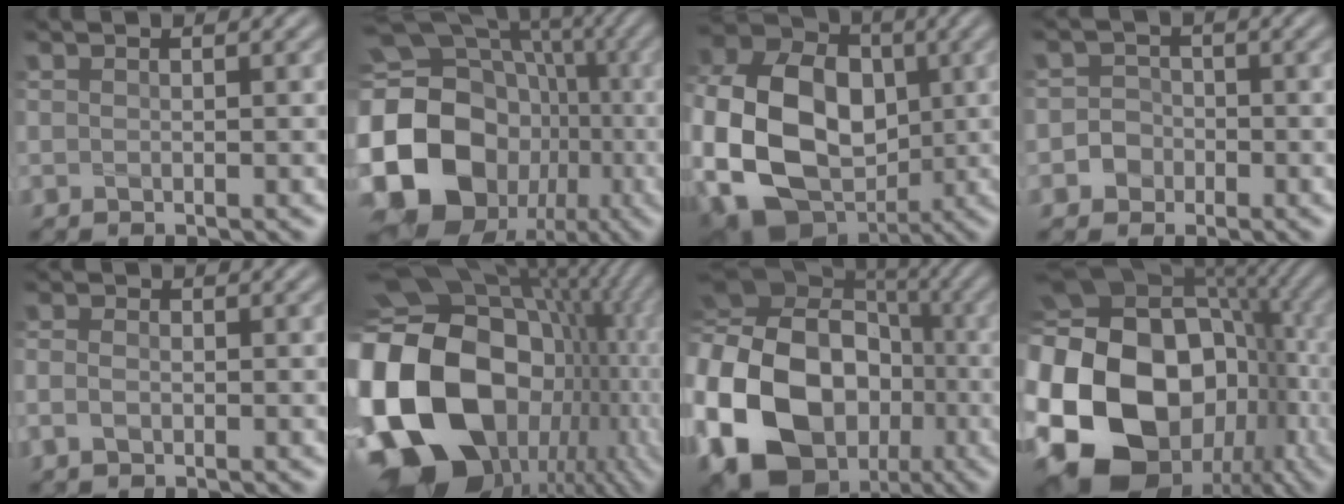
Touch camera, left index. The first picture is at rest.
{"total": 22.5, "force": [-3.5, 19.4, 10.8], "torque": [-0.221, -0.005, -0.098]}
{"total": 15.6, "force": [-2.4, 11.5, 10.2], "torque": [-0.212, -0.006, -0.033]}
{"total": 1.9, "force": [-0.7, 1.7, 0.4], "torque": [0.010, 0.007, -0.020]}
{"total": 1.5, "force": [-0.5, 1.0, 1.1], "torque": [-0.024, 0.004, -0.013]}
{"total": 22.7, "force": [-4.5, 17.8, 13.4], "torque": [-0.269, -0.033, -0.076]}
{"total": 22.7, "force": [-4.1, 19.4, 11.0], "torque": [-0.226, -0.015, -0.111]}
{"total": 22.5, "force": [-6.0, 17.1, 13.4], "torque": [-0.298, -0.024, -0.090]}